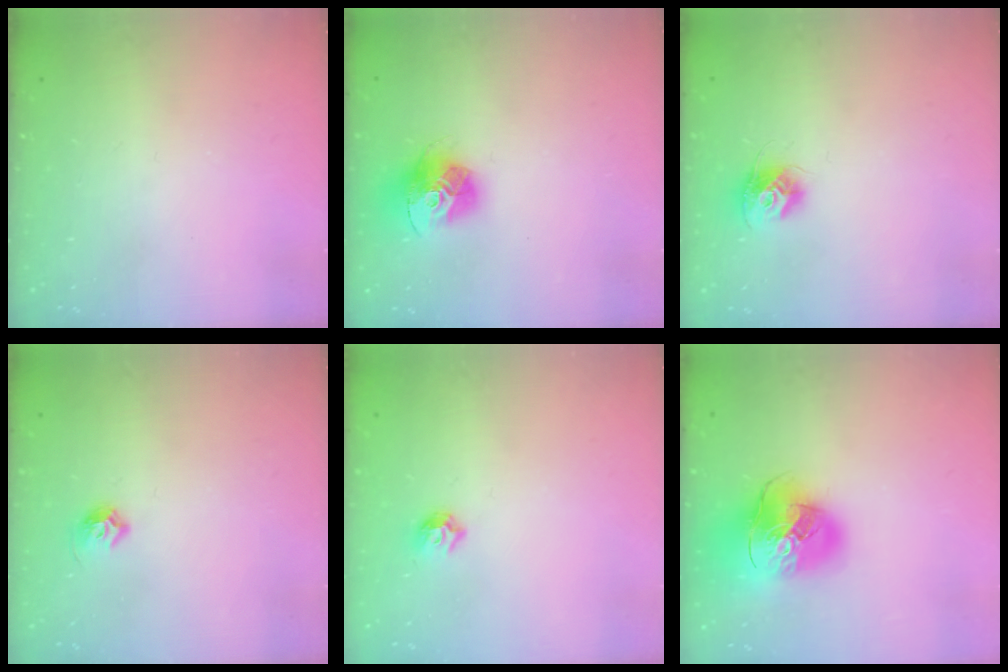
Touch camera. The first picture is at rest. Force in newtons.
{"total": 15.2, "press": 15.2, "slide": 1.5}
{"total": 9.5, "press": 9.5, "slide": 0.2}
{"total": 6.0, "press": 5.9, "slide": 1.1}
{"total": 5.3, "press": 5.2, "slide": 1.2}
{"total": 19.7, "press": 19.5, "slide": 2.7}